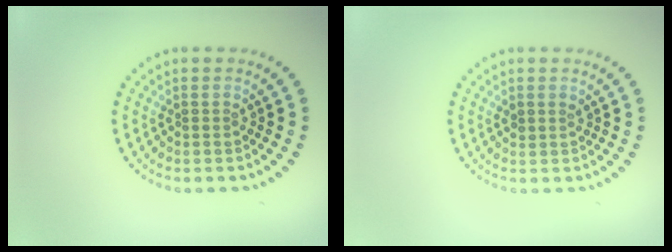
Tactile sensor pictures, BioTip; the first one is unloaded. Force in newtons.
{"total": 0.8, "press": 0.8, "slide": 0.3}